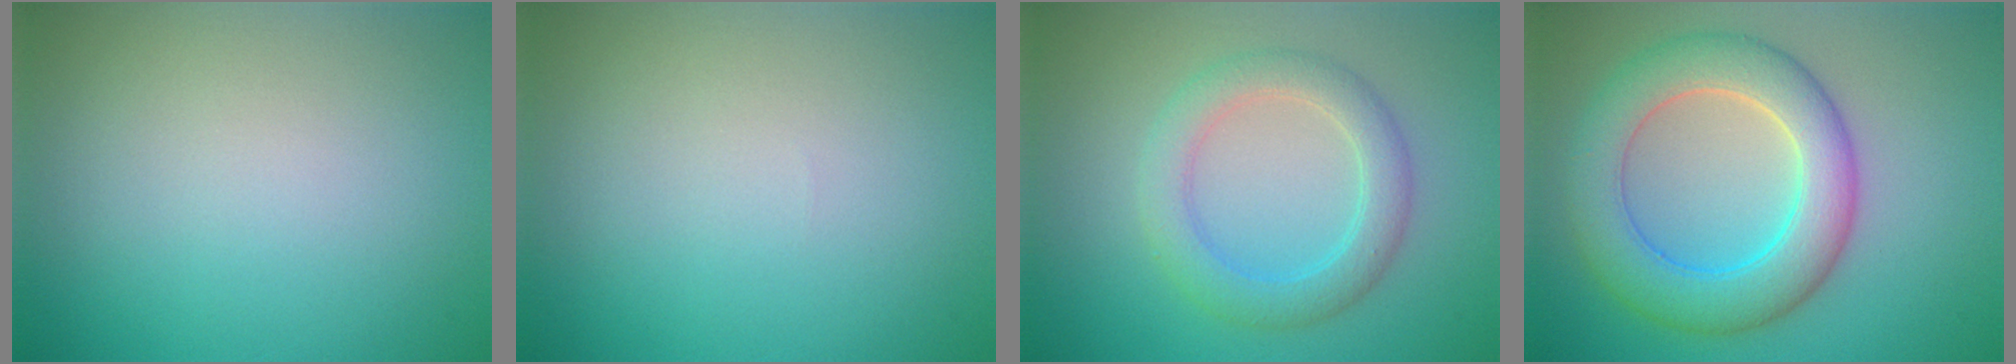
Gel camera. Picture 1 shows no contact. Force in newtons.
{"total": 0.0}
{"total": 3.7, "press": 3.7, "slide": 0.3}
{"total": 7.4, "press": 7.4, "slide": 0.2}